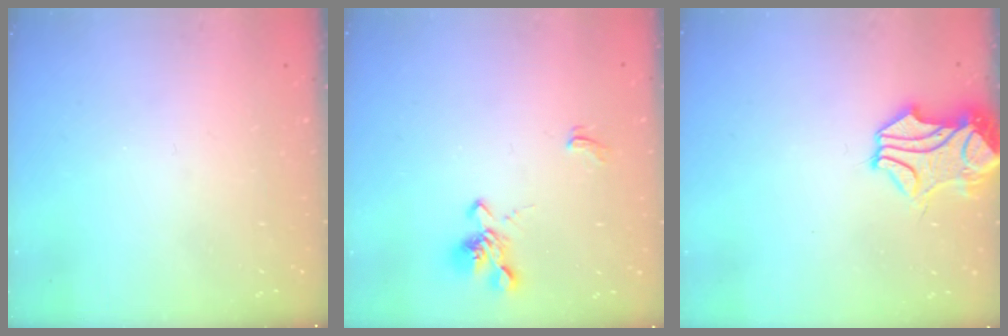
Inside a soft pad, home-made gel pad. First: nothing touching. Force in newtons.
{"total": 1.9, "press": 1.6, "slide": 1.0}
{"total": 2.4, "press": 2.0, "slide": 1.3}